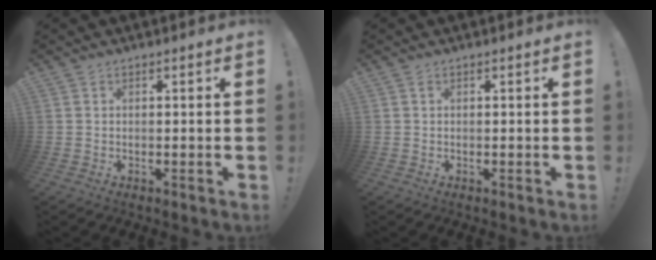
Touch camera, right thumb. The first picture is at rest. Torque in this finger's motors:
{"motor_torque": [0.06, 0.28, 0.31, -0.14, -0.02]}